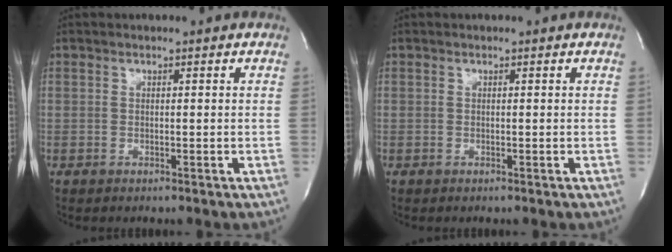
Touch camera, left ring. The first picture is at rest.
{"total": 0.0}